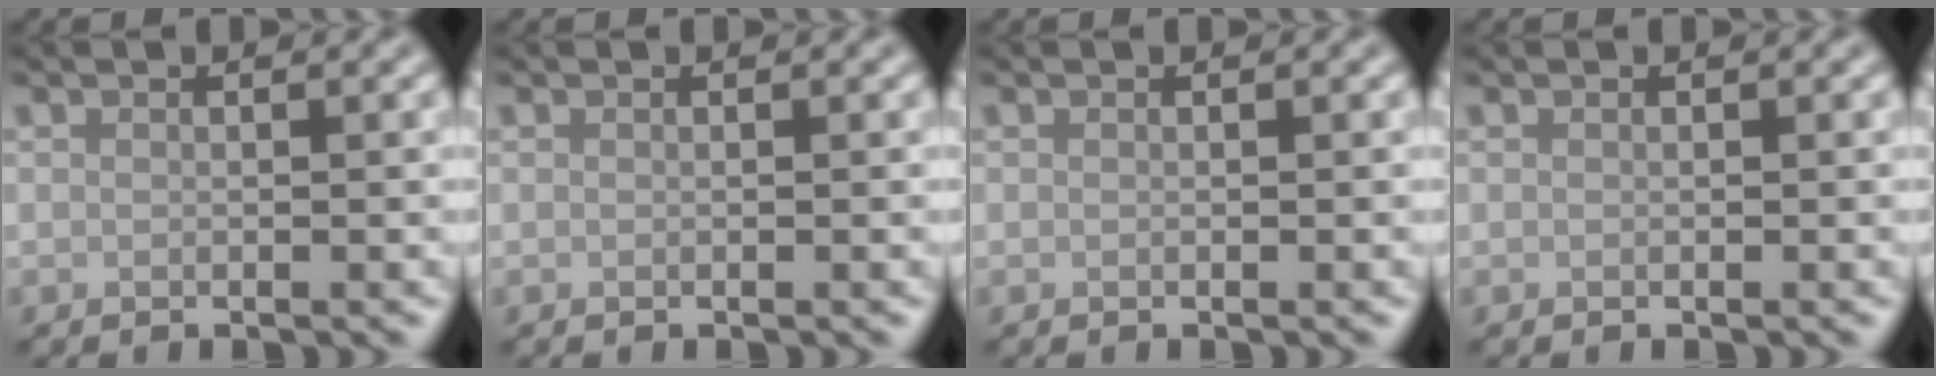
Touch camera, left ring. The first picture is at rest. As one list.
[{"total": 0.0}, {"total": 0.0}, {"total": 0.0}]